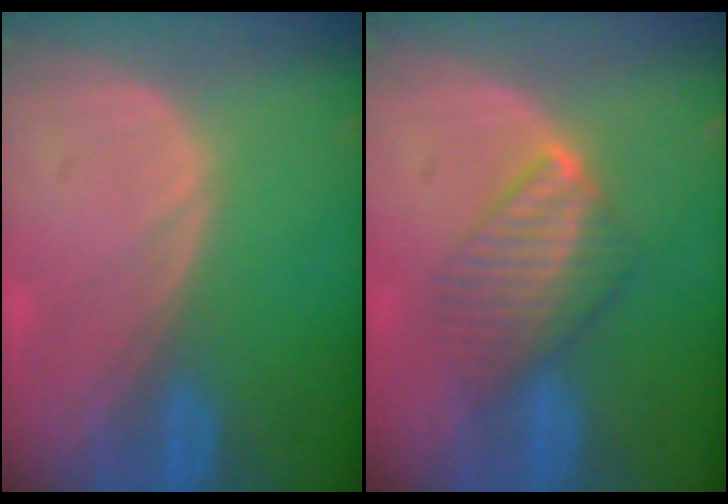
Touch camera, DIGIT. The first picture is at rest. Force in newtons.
{"total": 5.7, "press": 5.6, "slide": 0.6}